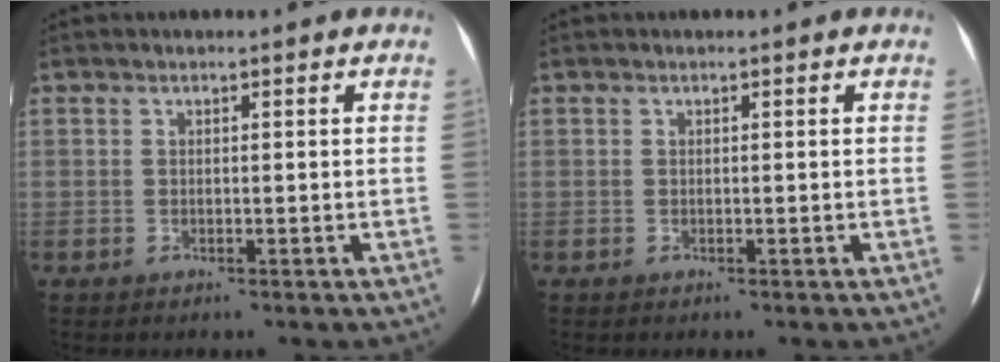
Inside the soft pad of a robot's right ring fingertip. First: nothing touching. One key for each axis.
{"total": 0.0}